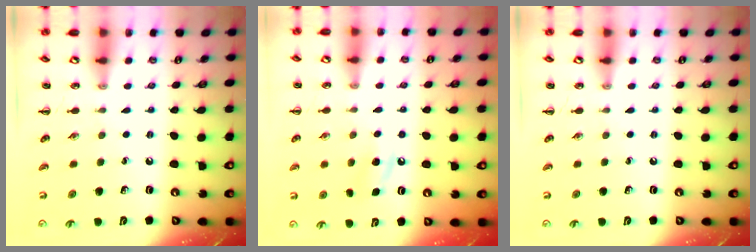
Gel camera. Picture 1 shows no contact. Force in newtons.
{"total": 6.3, "press": 6.1, "slide": 1.5}
{"total": 0.0}